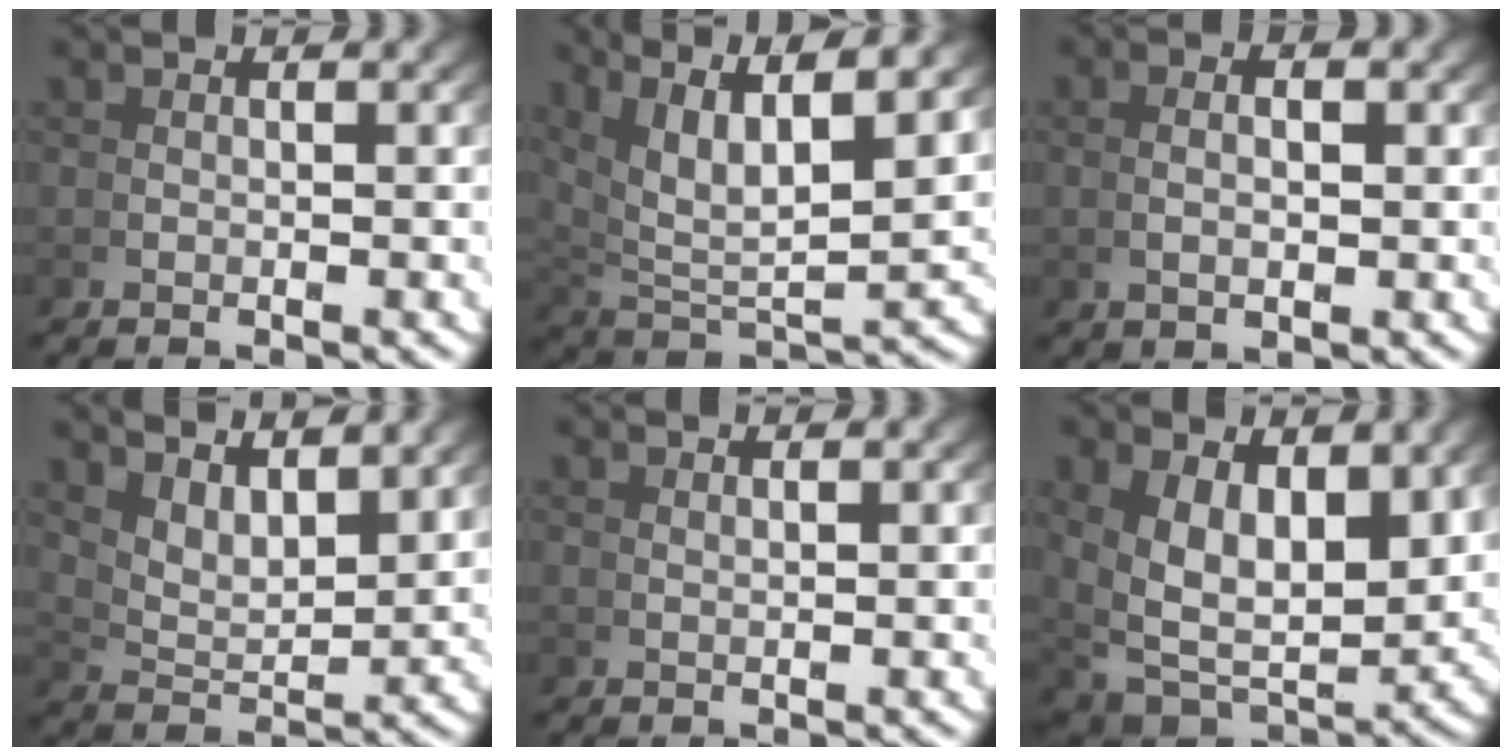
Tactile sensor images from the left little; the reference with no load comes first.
{"total": 10.7, "force": [4.4, 5.9, 7.9], "torque": [-0.159, -0.008, 0.078]}
{"total": 1.8, "force": [0.3, 0.3, 1.8], "torque": [-0.025, 0.004, 0.012]}
{"total": 5.7, "force": [4.0, 2.1, 3.4], "torque": [-0.054, -0.005, 0.070]}
{"total": 1.4, "force": [0.9, -1.0, -0.1], "torque": [0.008, 0.003, 0.020]}
{"total": 8.7, "force": [1.2, 5.1, 7.0], "torque": [-0.130, -0.031, 0.036]}